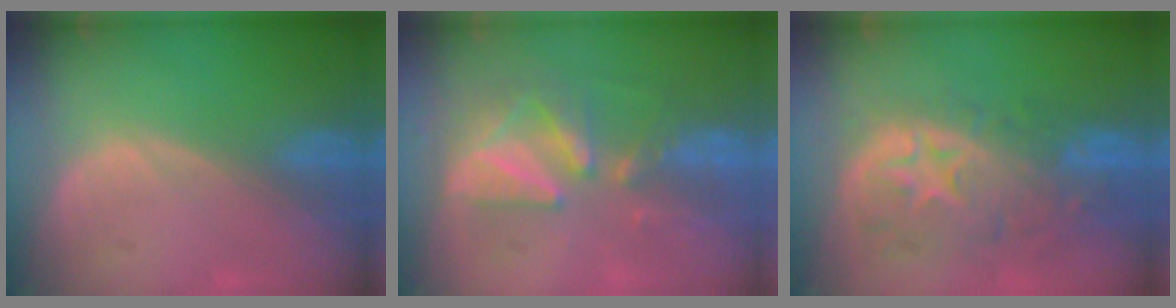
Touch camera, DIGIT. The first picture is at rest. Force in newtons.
{"total": 9.0, "press": 7.9, "slide": 4.3}
{"total": 11.0, "press": 9.8, "slide": 5.1}